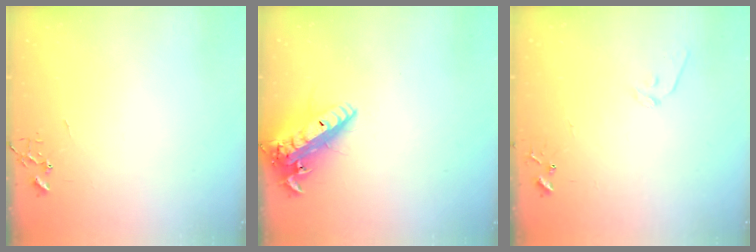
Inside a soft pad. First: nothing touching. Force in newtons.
{"total": 17.1, "press": 16.8, "slide": 3.3}
{"total": 8.1, "press": 8.0, "slide": 0.8}